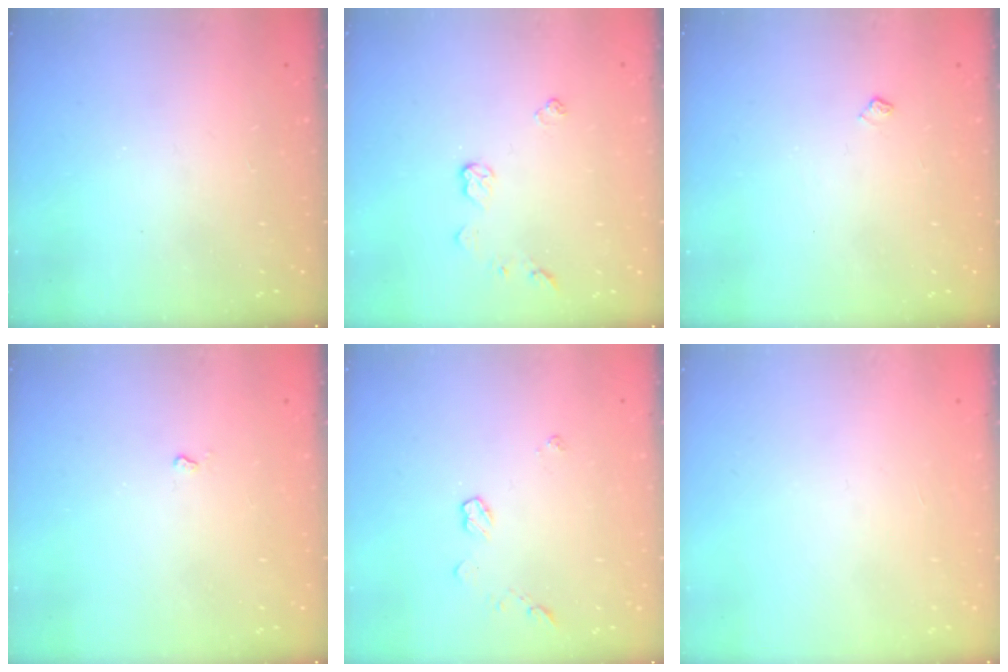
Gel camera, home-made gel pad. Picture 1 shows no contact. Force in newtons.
{"total": 5.5, "press": 5.5, "slide": 0.5}
{"total": 3.2, "press": 3.1, "slide": 0.5}
{"total": 2.4, "press": 2.3, "slide": 0.5}
{"total": 4.5, "press": 4.5, "slide": 0.6}
{"total": 0.0}